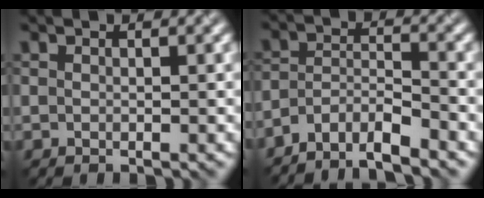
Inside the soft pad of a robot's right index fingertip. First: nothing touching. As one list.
[{"total": 5.0, "force": [-4.4, 1.1, 2.1], "torque": [-0.034, 0.000, -0.082]}]